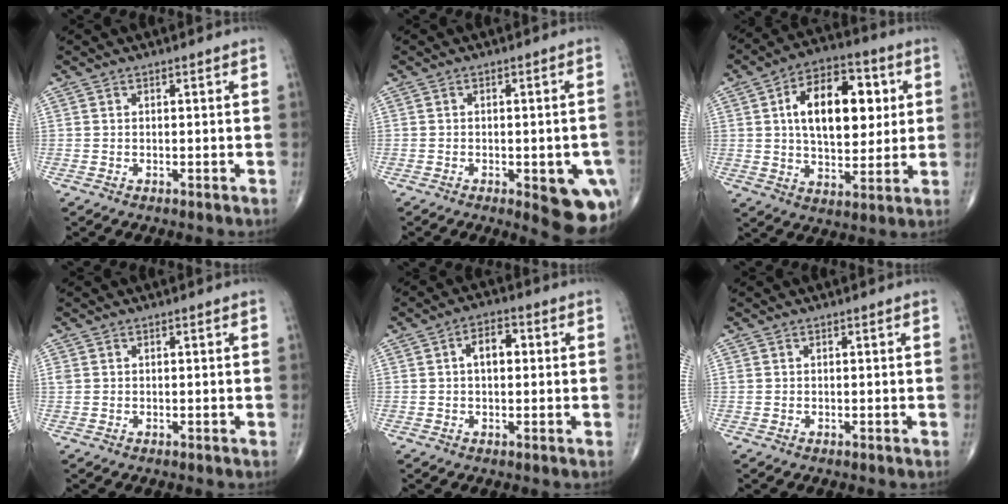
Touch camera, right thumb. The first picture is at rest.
{"total": 10.8, "force": [-4.0, 4.1, 9.2], "torque": [-0.088, 0.002, -0.038]}
{"total": 17.8, "force": [3.8, 10.1, 14.1], "torque": [-0.188, 0.003, 0.060]}
{"total": 1.1, "force": [0.3, 0.9, 0.6], "torque": [-0.015, 0.006, 0.008]}
{"total": 5.3, "force": [0.8, 3.1, 4.3], "torque": [-0.064, 0.015, 0.007]}
{"total": 0.5, "force": [0.2, 0.4, 0.2], "torque": [-0.001, 0.002, 0.003]}